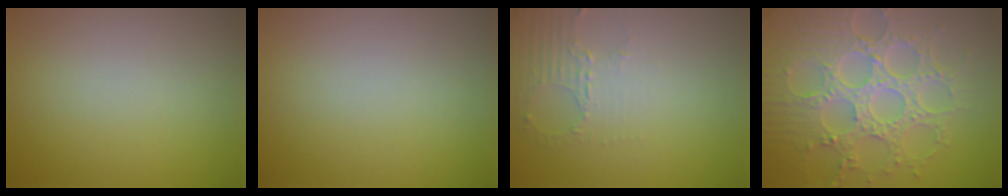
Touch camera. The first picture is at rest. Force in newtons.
{"total": 0.0}
{"total": 2.3, "press": 1.8, "slide": 1.6}
{"total": 8.8, "press": 6.4, "slide": 5.9}